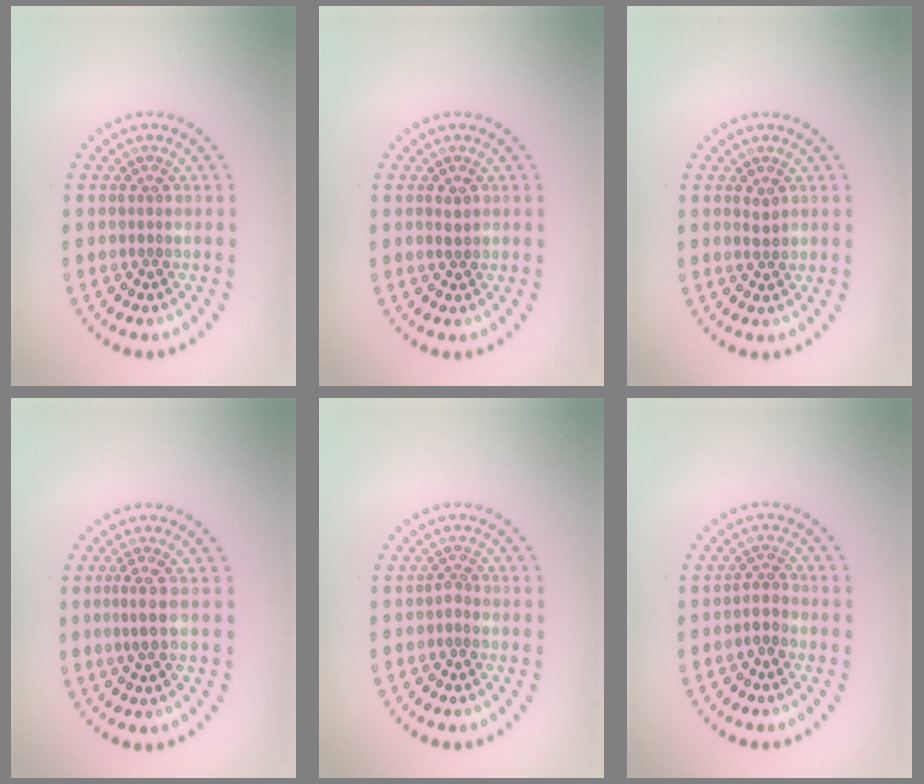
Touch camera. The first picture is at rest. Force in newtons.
{"total": 1.0, "press": 1.0, "slide": 0.1}
{"total": 1.0, "press": 0.9, "slide": 0.5}
{"total": 1.8, "press": 1.5, "slide": 1.0}
{"total": 1.0, "press": 0.7, "slide": 0.7}
{"total": 1.5, "press": 1.3, "slide": 0.8}